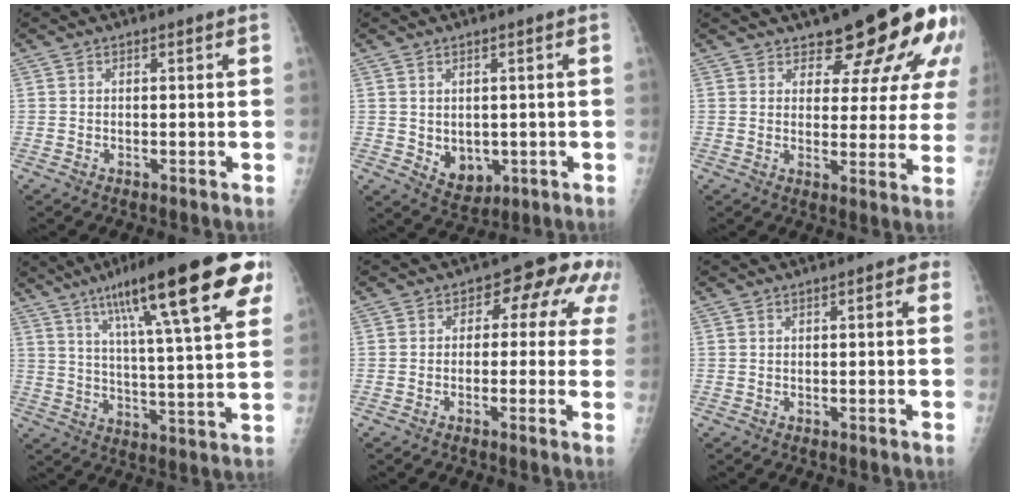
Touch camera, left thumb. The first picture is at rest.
{"total": 5.7, "force": [-0.7, 4.3, 3.6], "torque": [-0.032, -0.004, 0.010]}
{"total": 14.5, "force": [8.8, 5.6, 10.1], "torque": [-0.099, -0.043, 0.107]}
{"total": 25.2, "force": [13.1, 4.6, 21.0], "torque": [-0.307, -0.014, 0.197]}
{"total": 9.4, "force": [2.0, 5.9, 7.1], "torque": [-0.028, 0.027, 0.009]}
{"total": 2.5, "force": [0.7, 0.9, 2.3], "torque": [-0.028, 0.005, 0.005]}